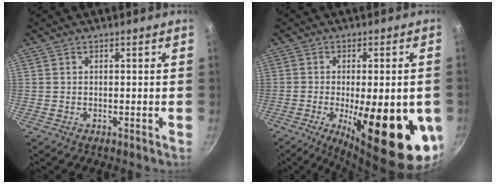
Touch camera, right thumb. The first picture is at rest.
{"total": 23.4, "force": [-5.6, 7.7, 21.4], "torque": [-0.276, -0.015, -0.069]}